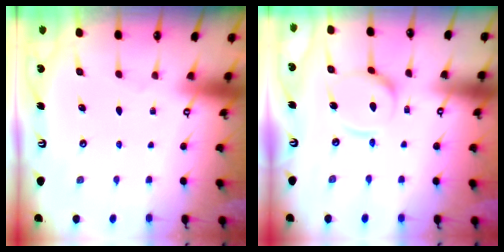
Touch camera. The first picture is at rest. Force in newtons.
{"total": 11.6, "press": 11.5, "slide": 1.0}